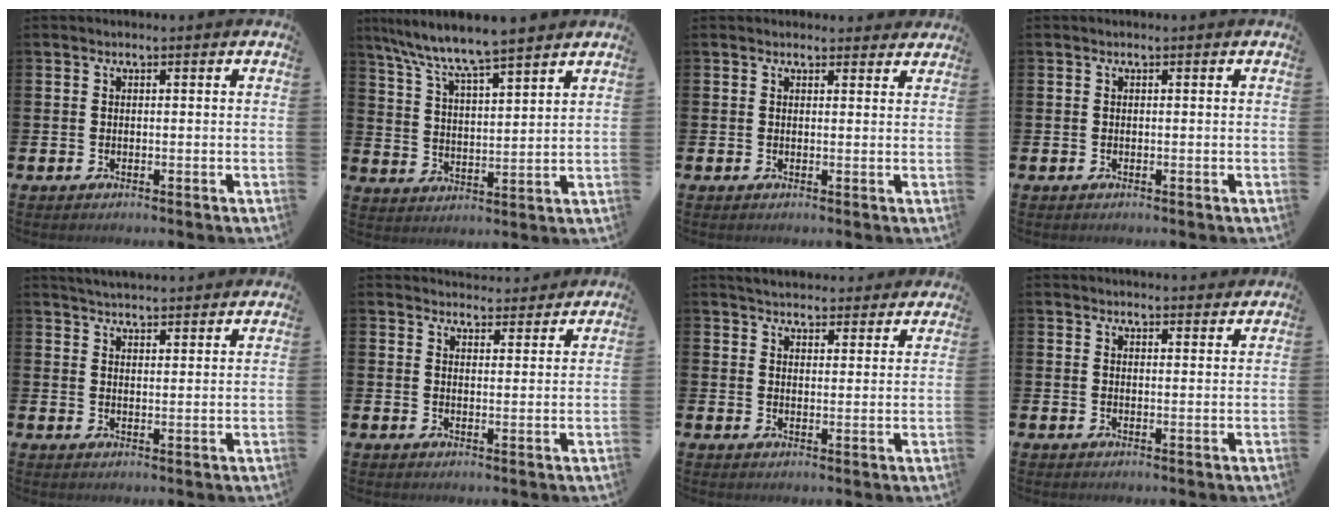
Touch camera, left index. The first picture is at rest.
{"total": 8.0, "force": [7.5, 0.3, 2.6], "torque": [-0.081, -0.044, 0.133]}
{"total": 1.3, "force": [1.2, 0.4, 0.0], "torque": [0.010, -0.004, 0.020]}
{"total": 0.0}
{"total": 4.2, "force": [4.2, 0.0, 0.0], "torque": [-0.014, -0.024, 0.078]}
{"total": 3.8, "force": [3.7, 0.6, -0.3], "torque": [0.009, -0.025, 0.066]}
{"total": 4.4, "force": [4.3, 0.8, 0.0], "torque": [-0.010, -0.029, 0.076]}
{"total": 2.8, "force": [2.8, 0.3, -0.1], "torque": [0.009, -0.020, 0.049]}